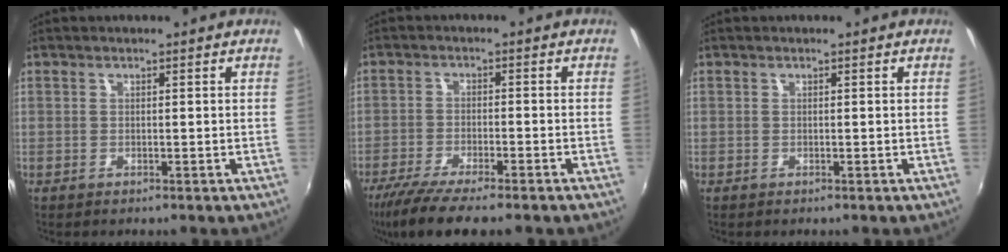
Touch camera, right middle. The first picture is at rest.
{"total": 10.3, "force": [-8.2, 1.4, 6.0], "torque": [-0.136, -0.035, -0.141]}
{"total": 0.0}